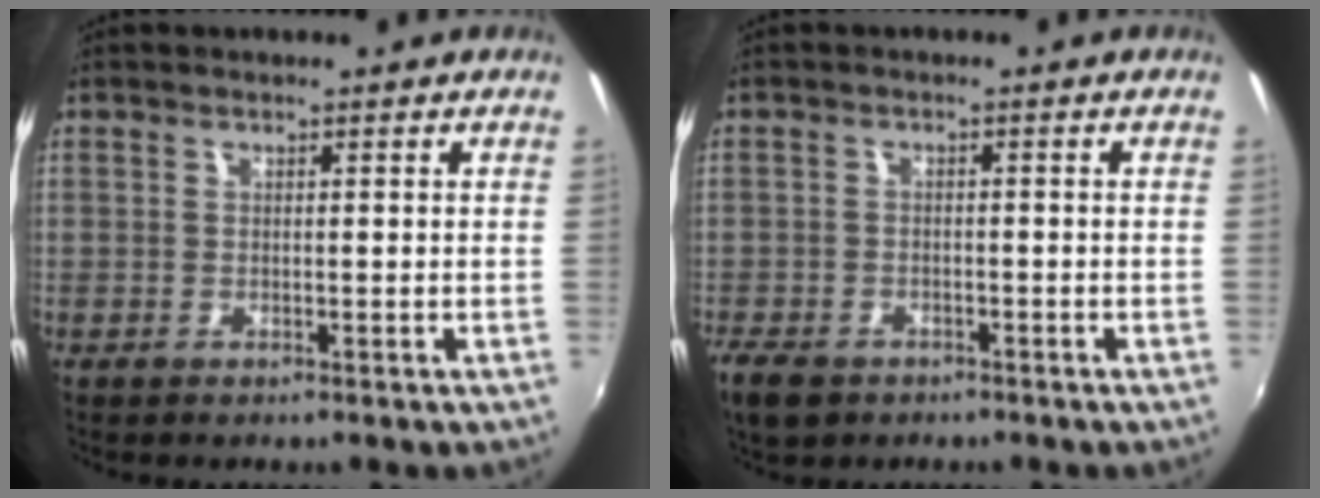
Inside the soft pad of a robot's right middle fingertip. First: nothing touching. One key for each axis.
{"total": 6.2, "fx": -4.2, "fy": 3.6, "fz": 2.7, "tx": -0.078, "ty": -0.015, "tz": -0.077}